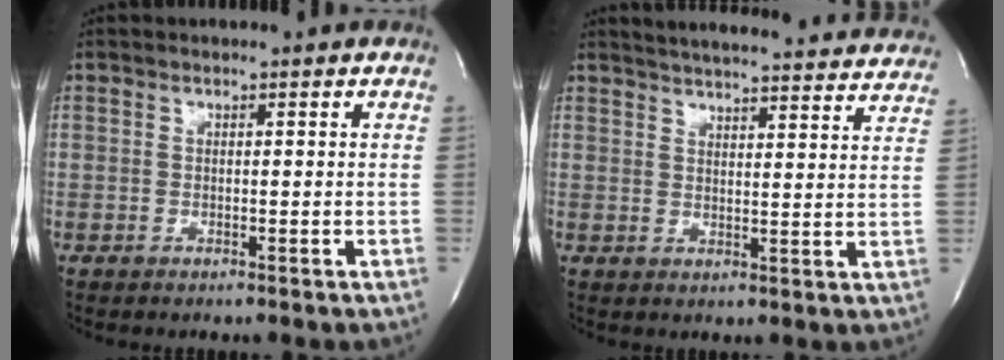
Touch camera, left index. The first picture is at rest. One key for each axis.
{"total": 24.1, "fx": 22.7, "fy": 3.1, "fz": 7.3, "tx": -0.113, "ty": -0.038, "tz": 0.270}